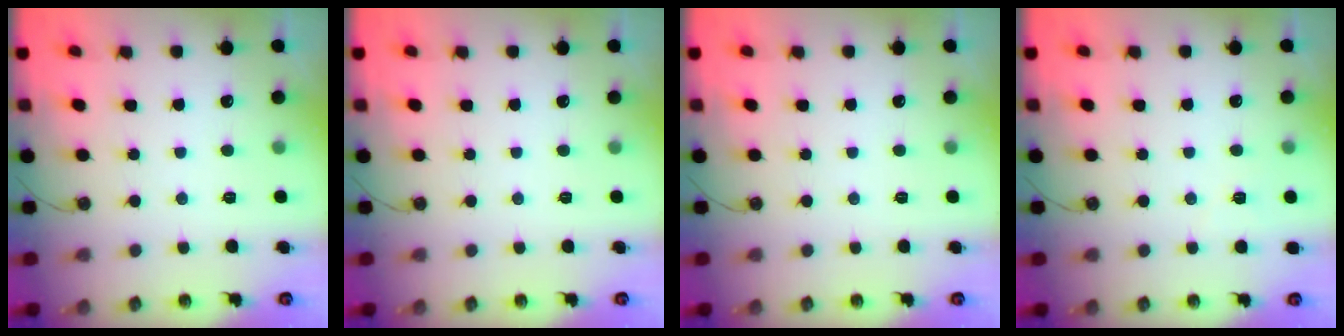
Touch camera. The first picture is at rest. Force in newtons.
{"total": 0.0}
{"total": 0.0}
{"total": 2.9, "press": 2.1, "slide": 2.0}